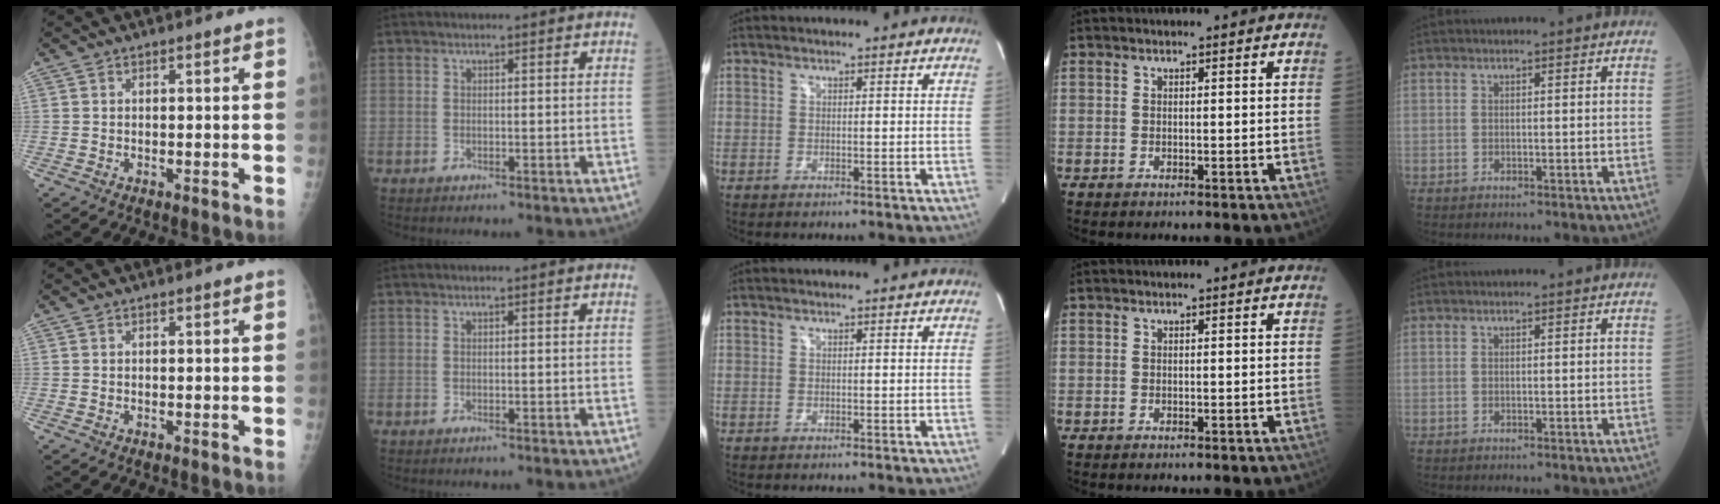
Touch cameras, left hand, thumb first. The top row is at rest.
{}